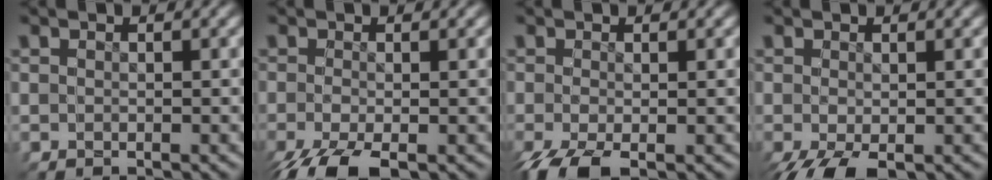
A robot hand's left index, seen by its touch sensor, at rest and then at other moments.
{"total": 2.0, "force": [-1.7, -0.9, 0.3], "torque": [0.011, -0.001, -0.025]}
{"total": 1.1, "force": [-0.9, -0.4, 0.5], "torque": [0.008, -0.001, -0.012]}
{"total": 1.1, "force": [-0.3, 0.5, 0.9], "torque": [0.004, -0.003, 0.000]}